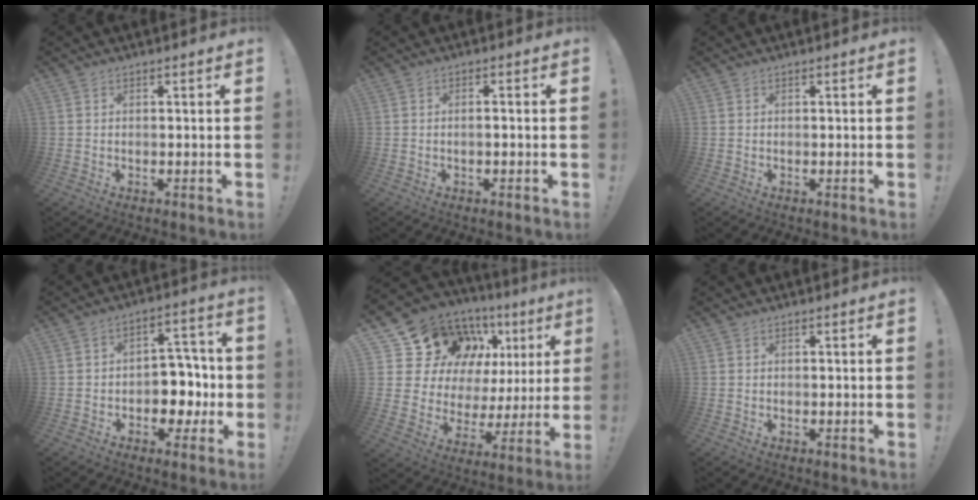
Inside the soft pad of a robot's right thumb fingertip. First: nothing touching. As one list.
[{"total": 1.4, "force": [-0.7, -0.2, 1.2], "torque": [-0.024, 0.002, -0.013]}, {"total": 0.0}, {"total": 9.8, "force": [-2.7, 7.9, 5.1], "torque": [-0.049, 0.019, -0.038]}, {"total": 16.1, "force": [9.7, 10.5, 7.4], "torque": [-0.121, -0.069, 0.199]}, {"total": 0.0}]